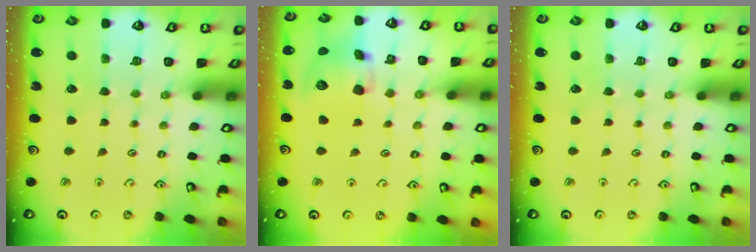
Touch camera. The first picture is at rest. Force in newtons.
{"total": 11.9, "press": 11.8, "slide": 1.9}
{"total": 0.0}